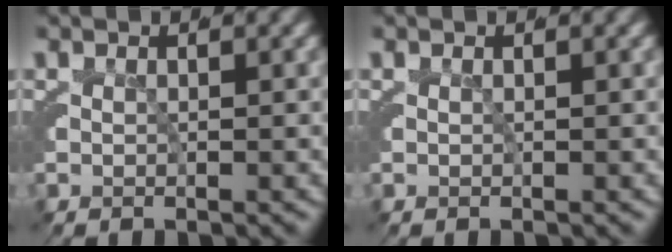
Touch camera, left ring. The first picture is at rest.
{"total": 0.0}